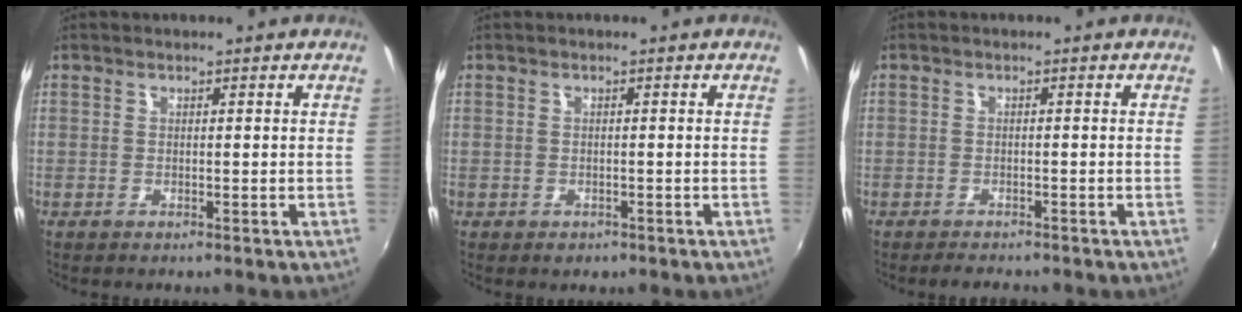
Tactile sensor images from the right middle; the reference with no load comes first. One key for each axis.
{"total": 1.7, "fx": -0.9, "fy": 1.3, "fz": 0.6, "tx": -0.013, "ty": -0.005, "tz": -0.012}
{"total": 2.6, "fx": -2.4, "fy": 0.7, "fz": 0.7, "tx": -0.023, "ty": -0.003, "tz": -0.039}